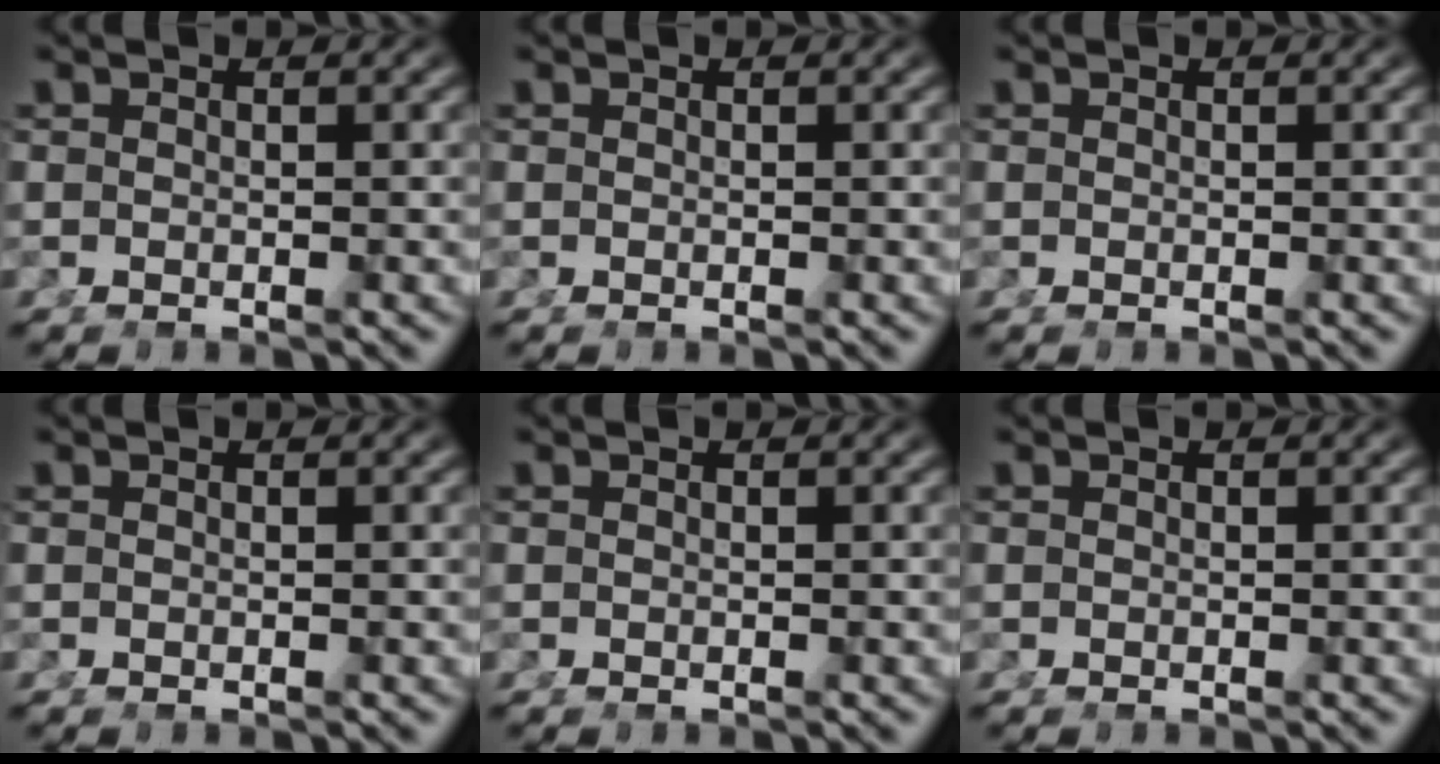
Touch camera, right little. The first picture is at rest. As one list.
[{"total": 0.0}, {"total": 0.0}, {"total": 0.0}, {"total": 0.0}, {"total": 0.0}]